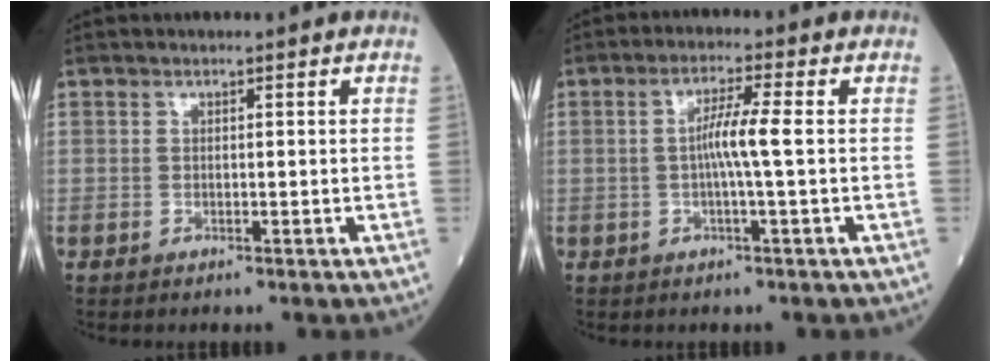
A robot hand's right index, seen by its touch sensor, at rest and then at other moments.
{"total": 4.6, "force": [-0.2, -0.5, 4.6], "torque": [-0.084, 0.006, -0.004]}